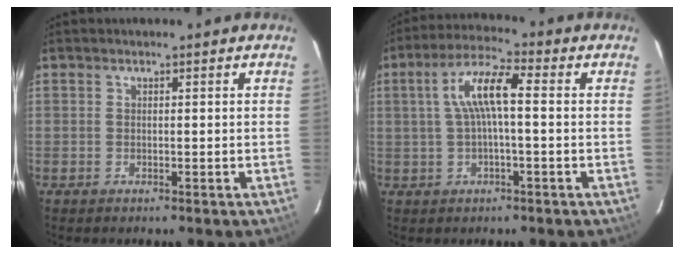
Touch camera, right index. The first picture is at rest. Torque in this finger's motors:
{"motor_torque": [0.46, -0.10, 0.57, 0.16]}